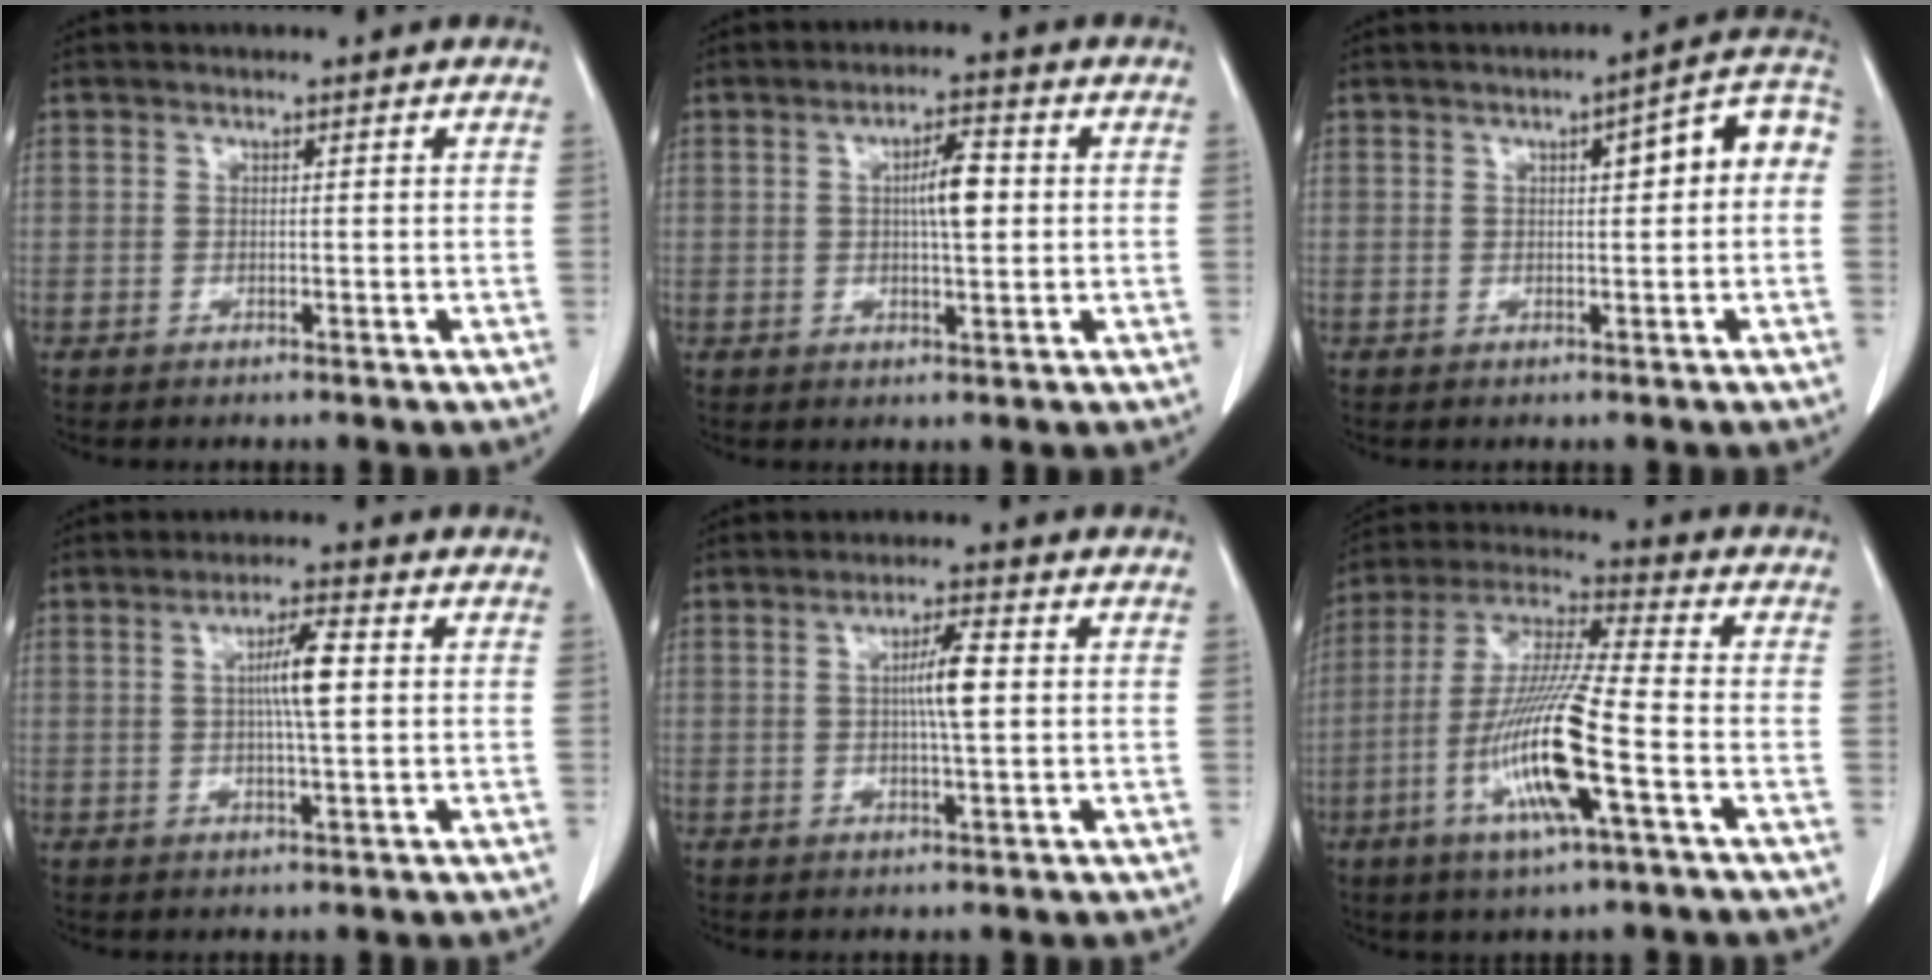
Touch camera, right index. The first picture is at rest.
{"total": 5.5, "force": [0.6, 1.2, 5.3], "torque": [-0.090, 0.007, 0.011]}
{"total": 7.2, "force": [1.1, 1.6, 7.0], "torque": [-0.086, 0.030, 0.008]}
{"total": 5.9, "force": [0.7, 0.4, 5.8], "torque": [-0.101, 0.002, 0.011]}
{"total": 5.2, "force": [0.5, 0.3, 5.2], "torque": [-0.090, 0.001, 0.007]}
{"total": 15.4, "force": [-4.9, 0.7, 14.6], "torque": [-0.297, -0.013, -0.096]}